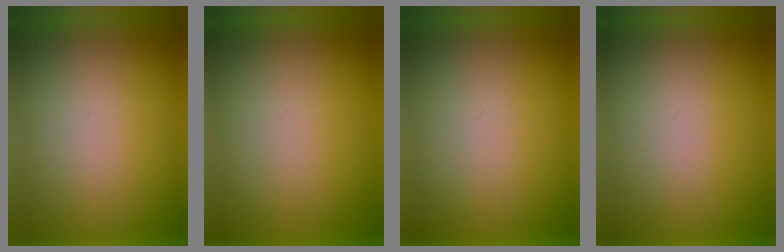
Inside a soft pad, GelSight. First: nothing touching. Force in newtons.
{"total": 0.0}
{"total": 0.0}
{"total": 2.0}